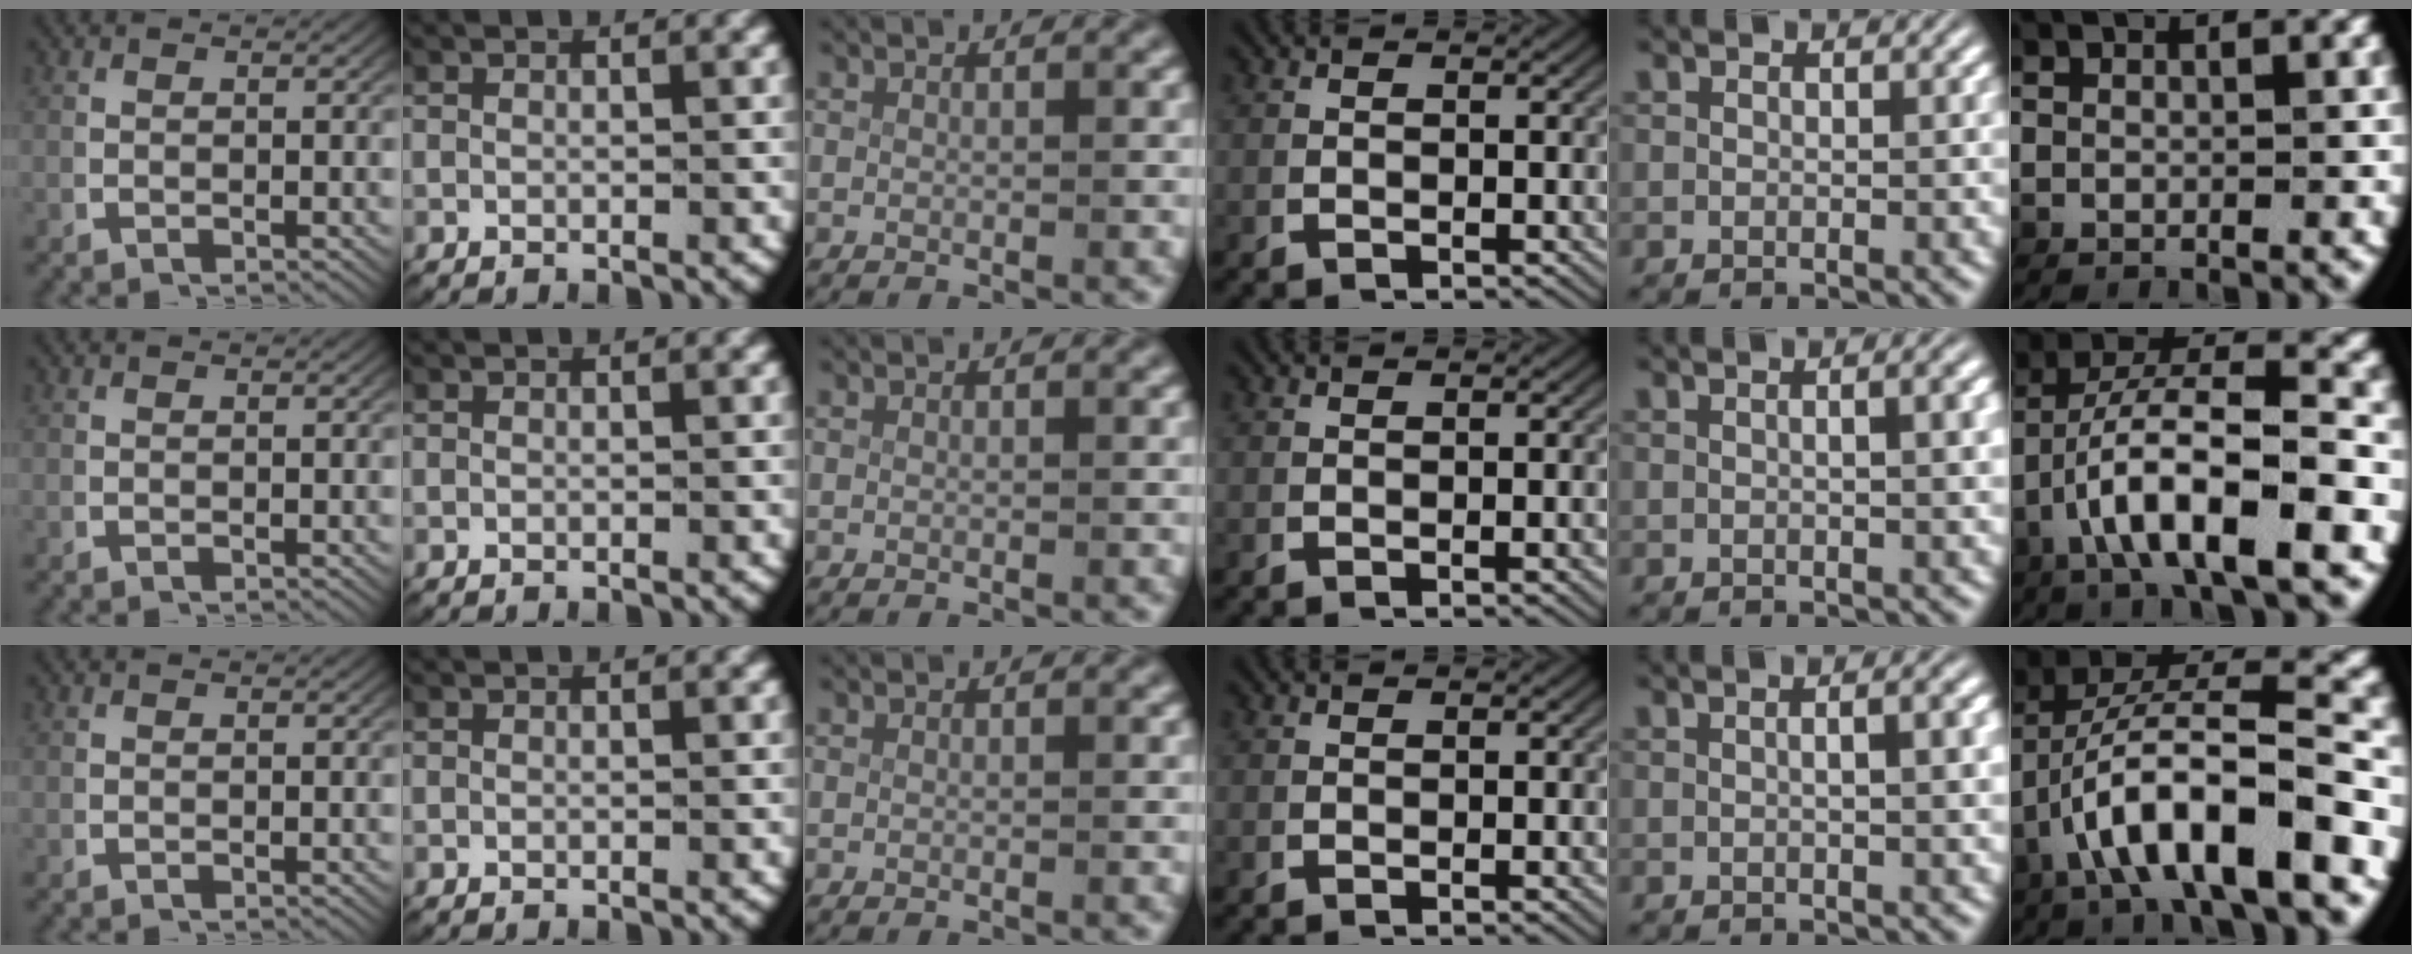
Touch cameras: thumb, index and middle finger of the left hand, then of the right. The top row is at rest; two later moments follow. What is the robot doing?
{"motion": "lift_and_place", "object": "ribbon"}